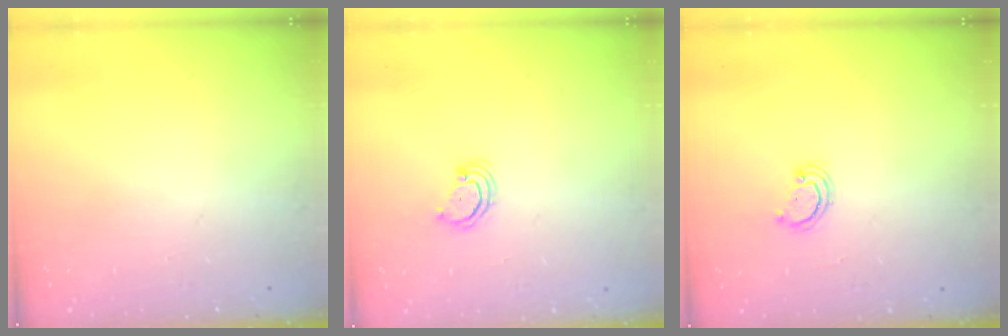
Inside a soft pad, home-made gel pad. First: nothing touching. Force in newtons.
{"total": 2.9, "press": 2.9, "slide": 0.3}
{"total": 2.3, "press": 2.3, "slide": 0.3}